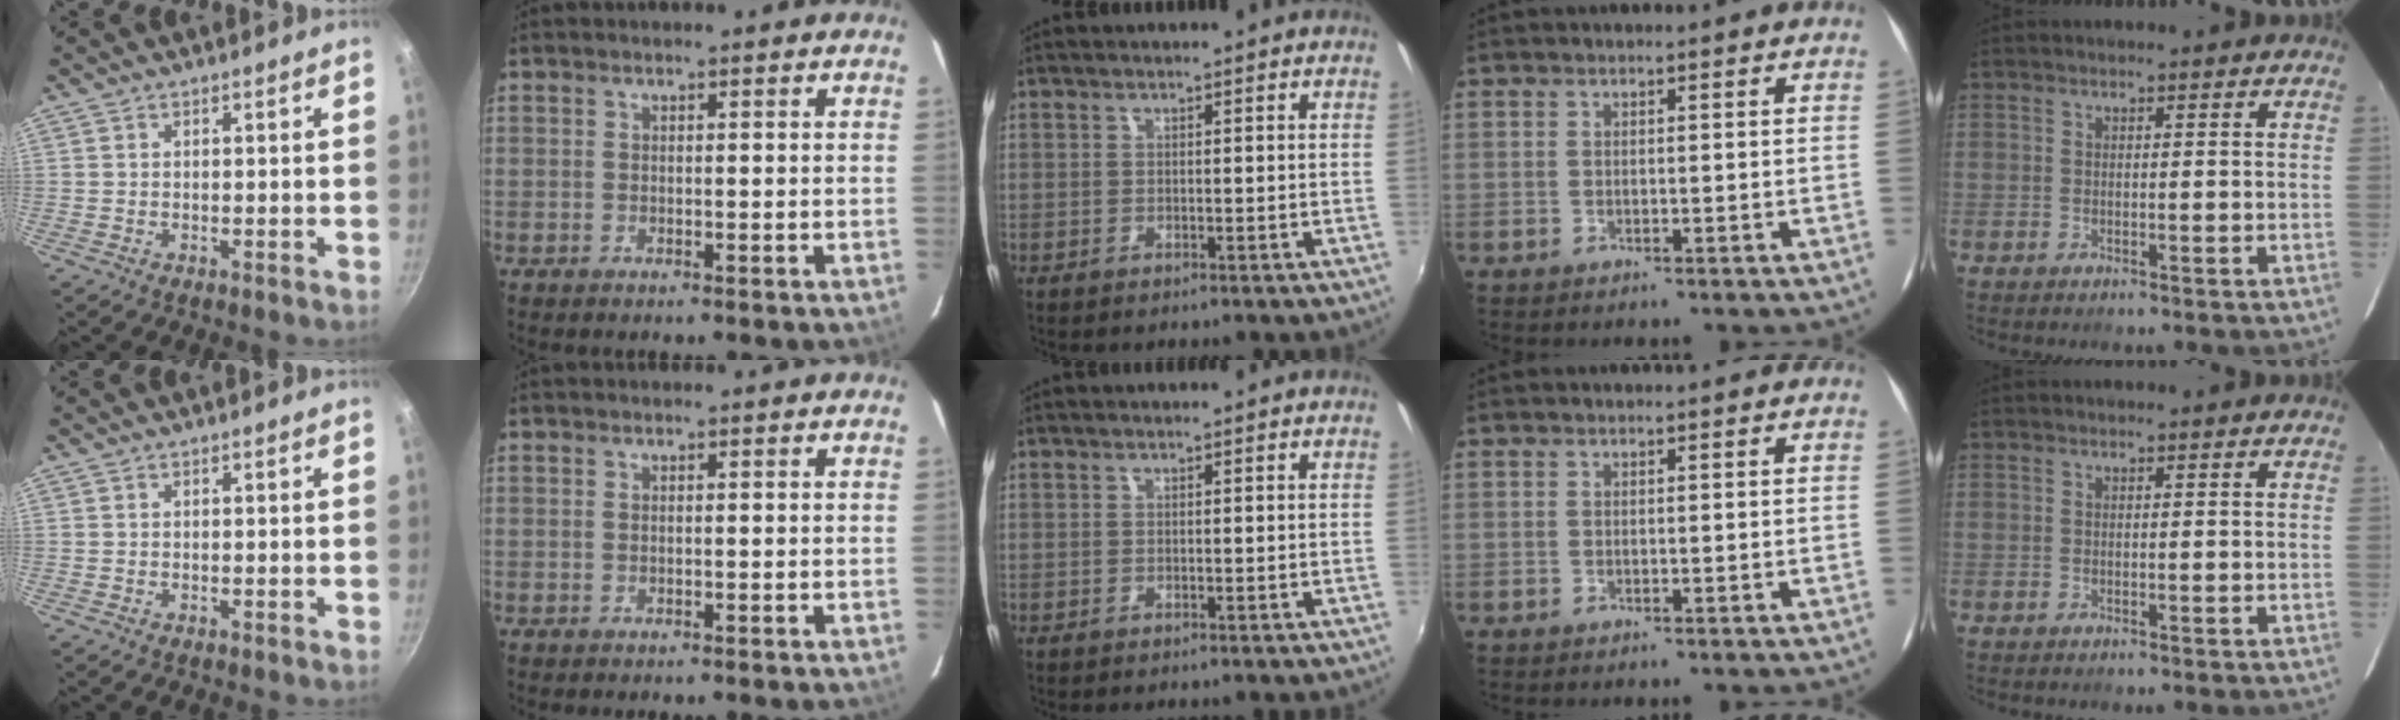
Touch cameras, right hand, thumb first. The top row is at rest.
{}